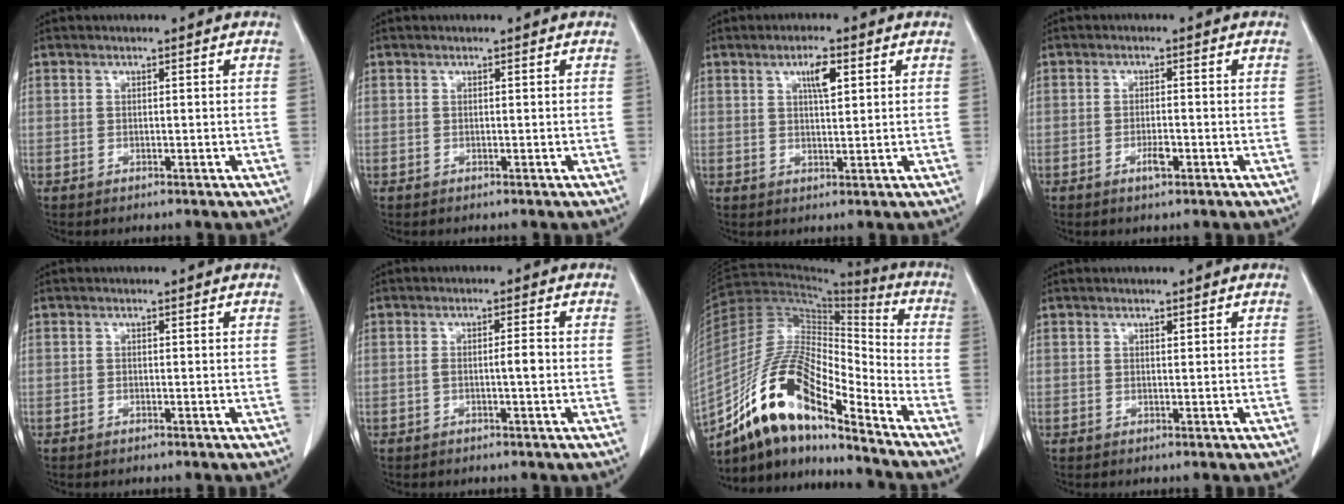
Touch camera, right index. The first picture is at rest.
{"total": 0.0}
{"total": 3.9, "force": [1.7, 0.9, 3.4], "torque": [-0.060, 0.001, 0.030]}
{"total": 2.4, "force": [-1.1, 0.6, 2.0], "torque": [-0.035, 0.000, -0.017]}
{"total": 0.0}
{"total": 2.1, "force": [-0.5, 0.1, 2.1], "torque": [-0.034, 0.002, -0.009]}
{"total": 17.2, "force": [-11.9, 3.9, 11.7], "torque": [-0.227, 0.022, -0.212]}
{"total": 0.0}